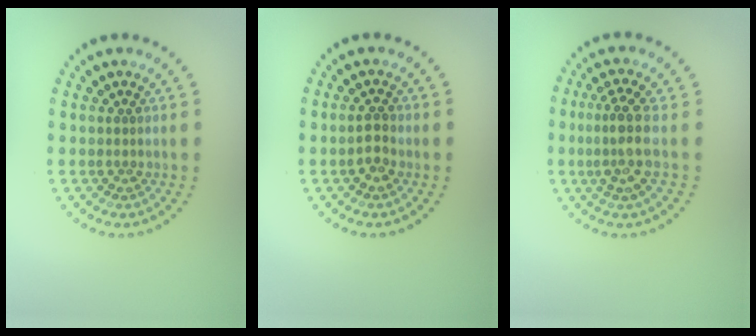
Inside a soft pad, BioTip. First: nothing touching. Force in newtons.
{"total": 1.9, "press": 1.8, "slide": 0.3}
{"total": 3.2, "press": 2.5, "slide": 2.0}